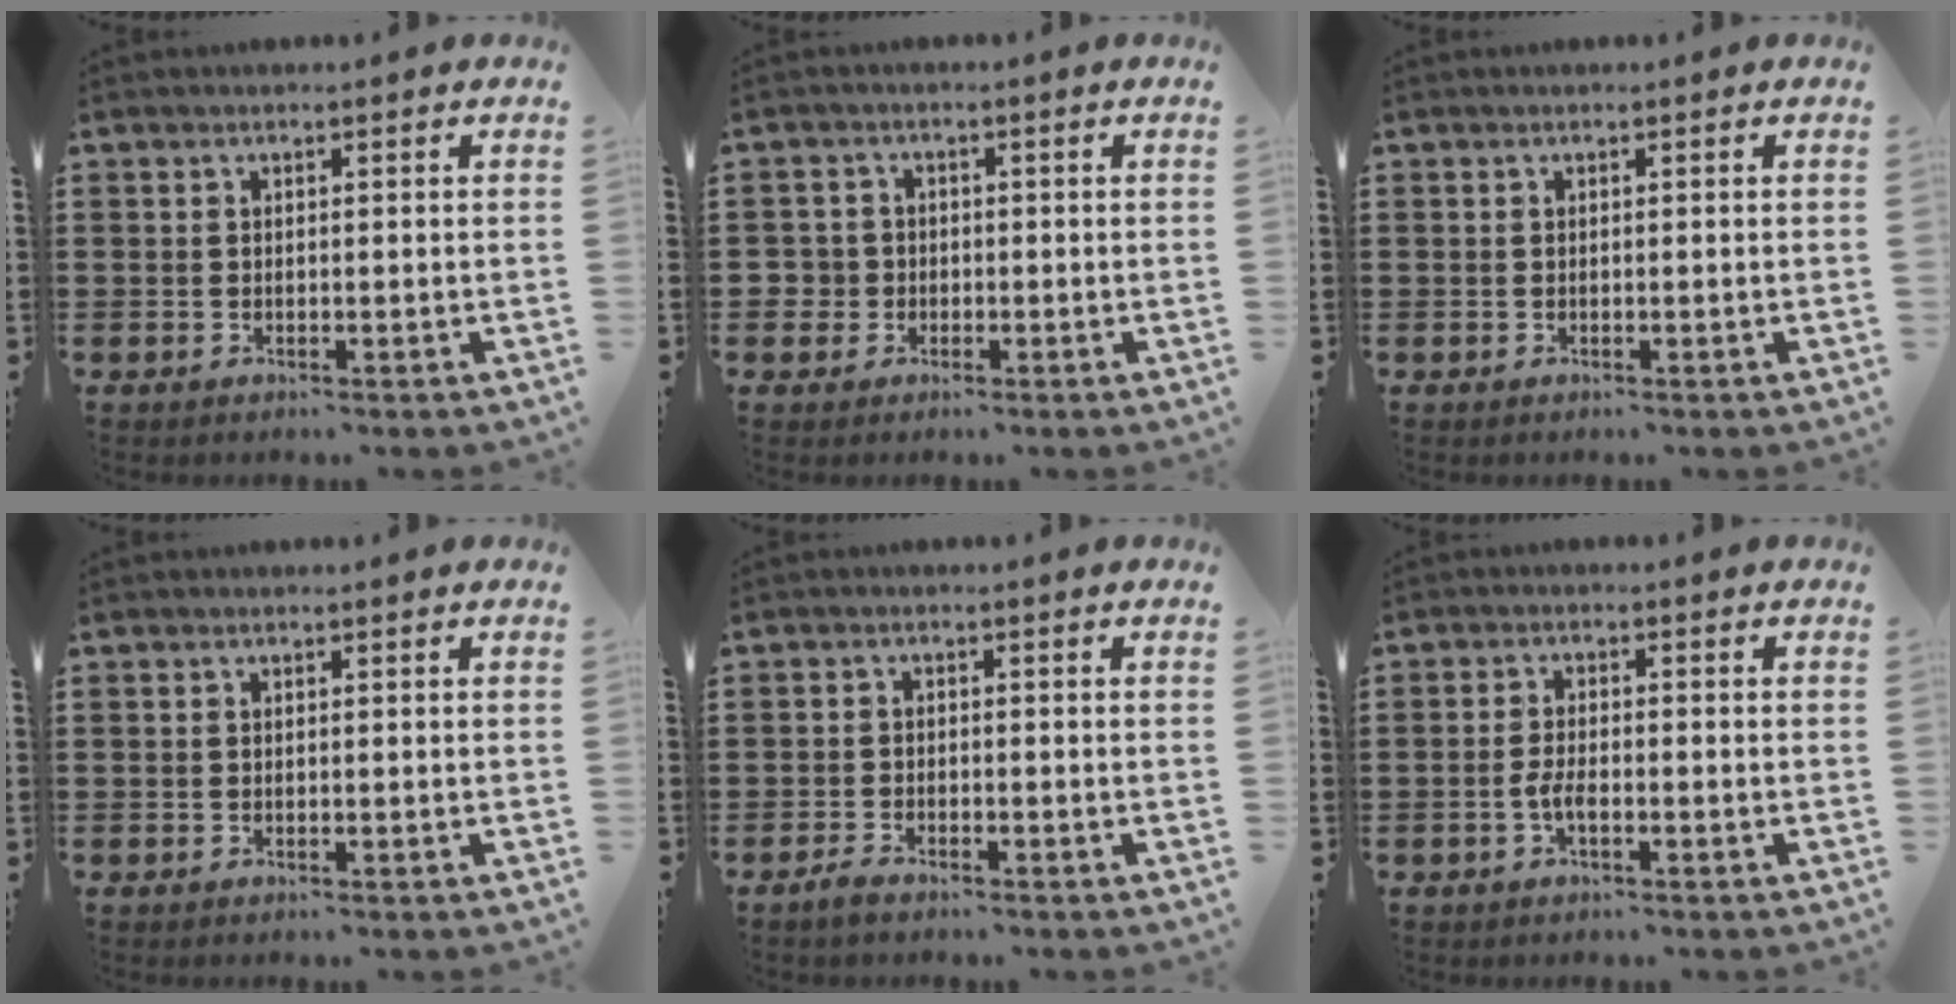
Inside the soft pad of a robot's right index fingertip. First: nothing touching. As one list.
[{"total": 2.6, "force": [-0.8, 2.4, 0.4], "torque": [-0.025, 0.001, -0.023]}, {"total": 0.0}, {"total": 0.0}, {"total": 1.7, "force": [-1.7, 0.1, 0.3], "torque": [-0.008, 0.001, -0.033]}, {"total": 2.7, "force": [-1.1, 0.8, 2.4], "torque": [-0.063, -0.005, -0.028]}]